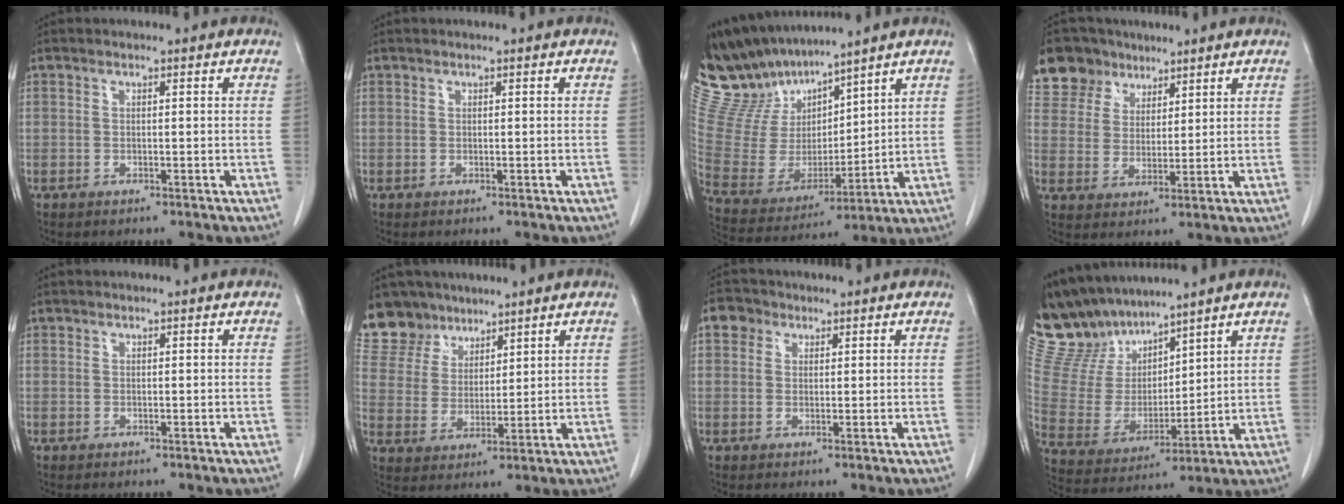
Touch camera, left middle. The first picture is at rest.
{"total": 0.0}
{"total": 14.2, "force": [13.2, 3.6, 4.0], "torque": [-0.102, 0.009, 0.275]}
{"total": 8.7, "force": [6.3, 6.0, 0.8], "torque": [-0.022, 0.023, 0.124]}
{"total": 0.0}
{"total": 9.1, "force": [7.4, 5.3, 0.3], "torque": [-0.010, 0.015, 0.153]}
{"total": 2.9, "force": [1.4, 2.4, 0.8], "torque": [-0.014, 0.010, 0.022]}
{"total": 12.9, "force": [11.9, 4.0, 2.7], "torque": [-0.082, 0.014, 0.253]}